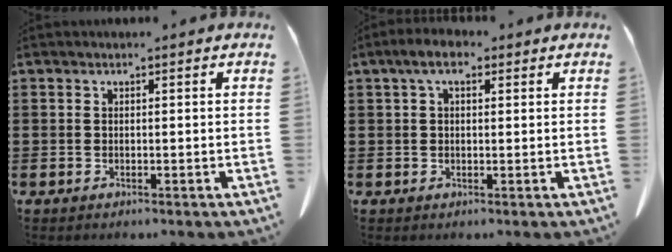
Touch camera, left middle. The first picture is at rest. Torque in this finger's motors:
{"motor_torque": [0.72, -0.44, 0.10, 0.05]}